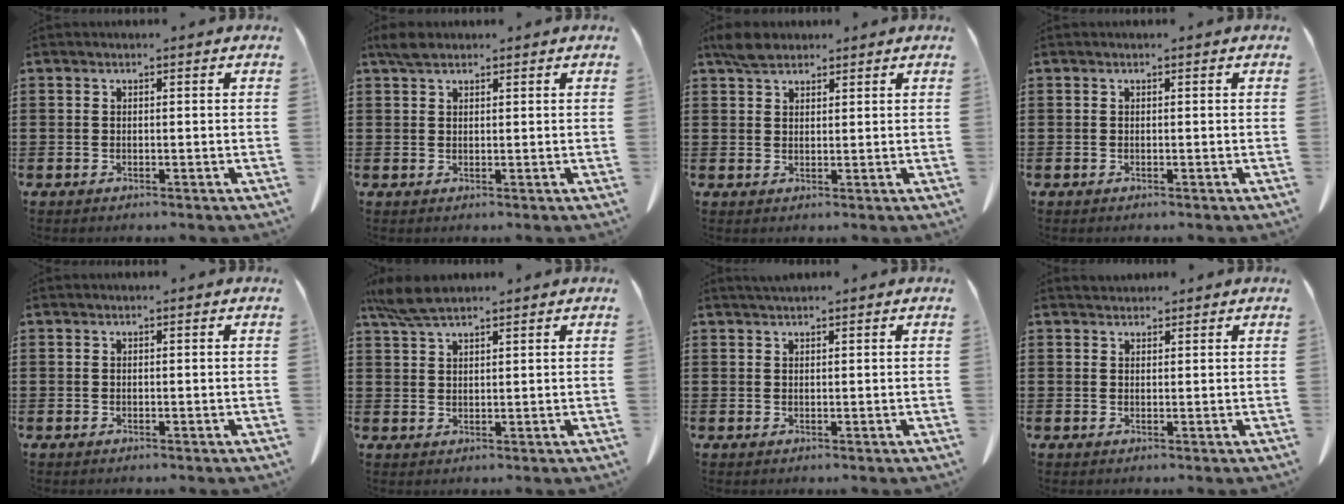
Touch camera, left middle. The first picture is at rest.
{"total": 2.0, "force": [1.5, 0.8, 1.0], "torque": [-0.024, 0.004, 0.028]}
{"total": 3.4, "force": [2.7, 1.4, 1.5], "torque": [-0.035, 0.006, 0.052]}
{"total": 0.0}
{"total": 0.0}
{"total": 5.3, "force": [4.1, 1.1, 3.1], "torque": [-0.070, -0.002, 0.077]}
{"total": 1.2, "force": [1.0, 0.1, 0.6], "torque": [-0.012, 0.000, 0.020]}
{"total": 1.3, "force": [1.3, 0.3, 0.1], "torque": [0.002, -0.003, 0.024]}